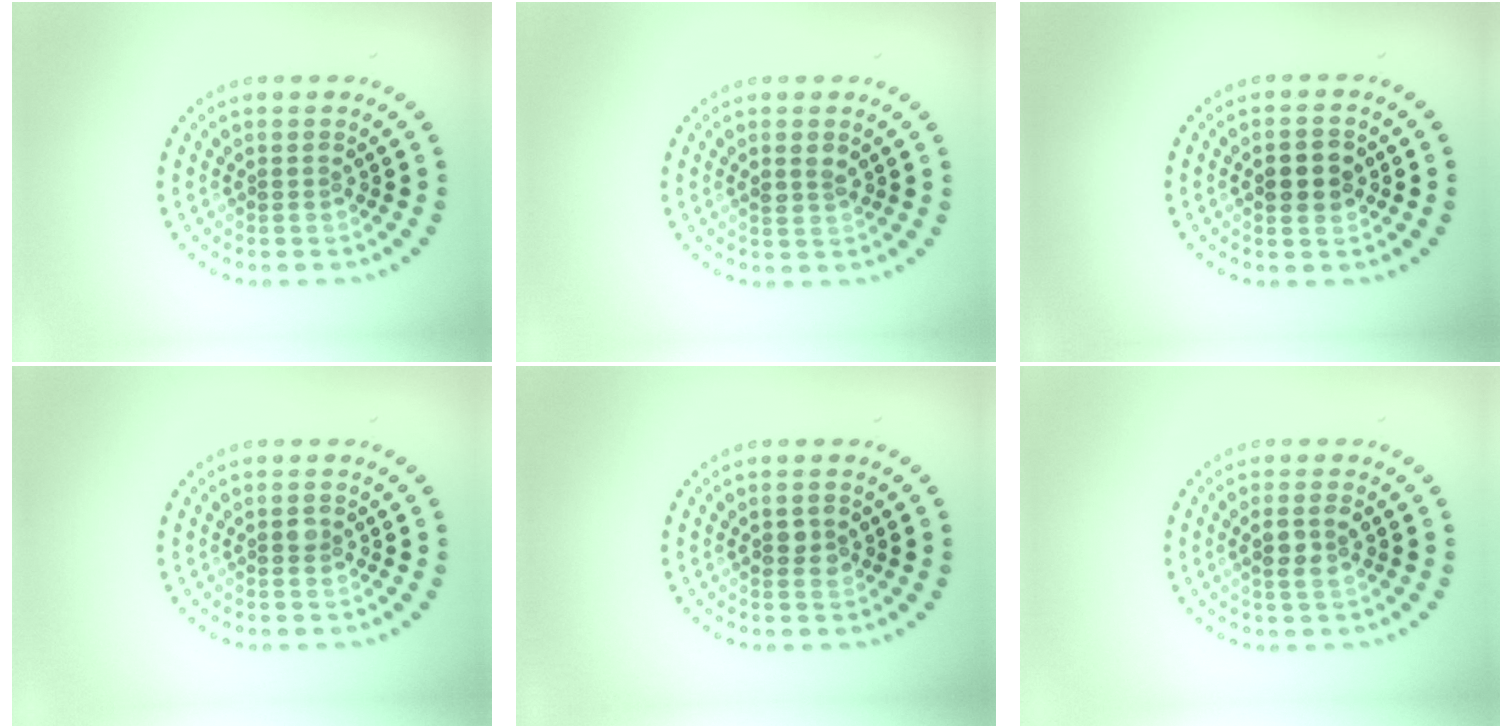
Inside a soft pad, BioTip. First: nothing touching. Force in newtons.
{"total": 1.3, "press": 1.3, "slide": 0.4}
{"total": 2.7, "press": 2.7, "slide": 0.2}
{"total": 0.9, "press": 0.9, "slide": 0.1}
{"total": 1.5, "press": 1.5, "slide": 0.1}
{"total": 2.1, "press": 1.9, "slide": 0.9}